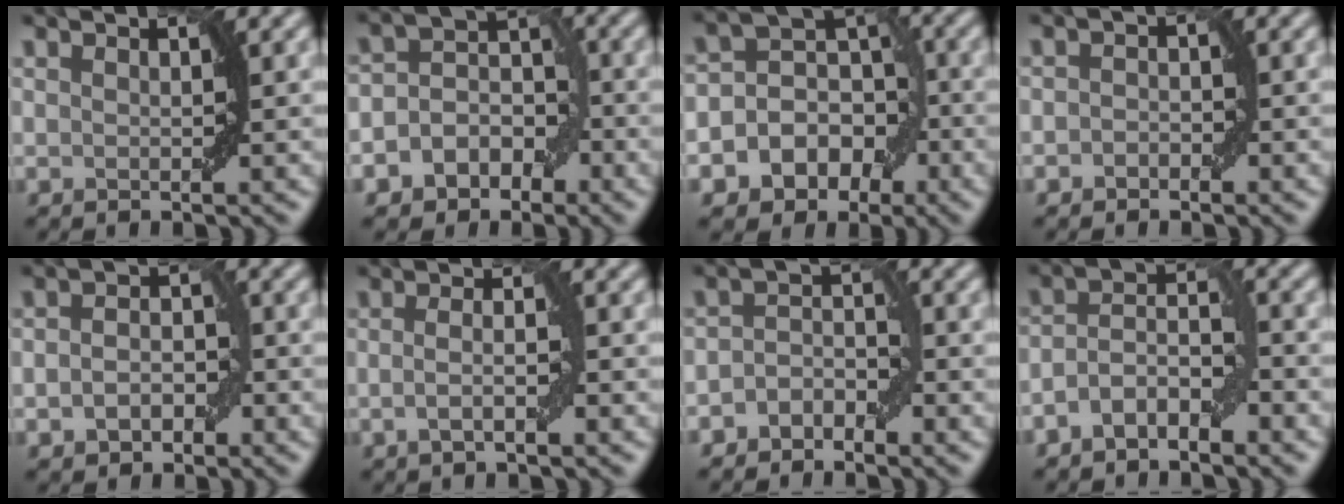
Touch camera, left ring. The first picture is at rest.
{"total": 5.2, "force": [-2.3, 4.2, 2.1], "torque": [-0.001, 0.015, -0.054]}
{"total": 7.7, "force": [-2.9, 6.4, 3.1], "torque": [-0.031, 0.021, -0.066]}
{"total": 1.1, "force": [-0.6, 0.8, 0.5], "torque": [-0.009, 0.003, -0.013]}
{"total": 3.0, "force": [-0.9, 2.1, 2.0], "torque": [-0.028, 0.002, -0.017]}
{"total": 2.3, "force": [-0.5, 0.6, 2.2], "torque": [-0.042, -0.002, -0.011]}
{"total": 2.1, "force": [-1.5, 1.3, 0.9], "torque": [-0.015, 0.012, -0.029]}
{"total": 3.9, "force": [-2.1, 1.8, 2.7], "torque": [-0.049, 0.013, -0.040]}